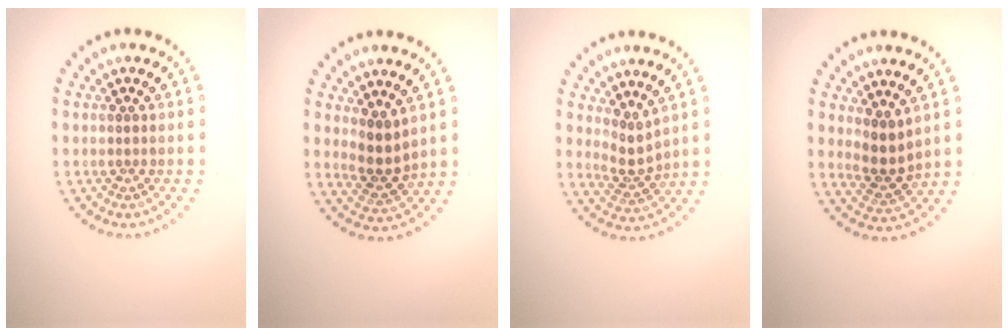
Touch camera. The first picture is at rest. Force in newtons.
{"total": 2.6, "press": 2.1, "slide": 1.6}
{"total": 2.2, "press": 1.5, "slide": 1.6}
{"total": 2.5, "press": 2.0, "slide": 1.5}